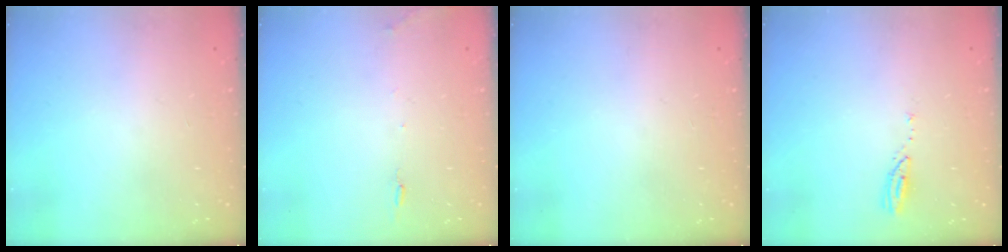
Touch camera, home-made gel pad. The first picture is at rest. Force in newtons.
{"total": 7.3, "press": 7.0, "slide": 2.0}
{"total": 0.0}
{"total": 3.7, "press": 3.7, "slide": 0.4}